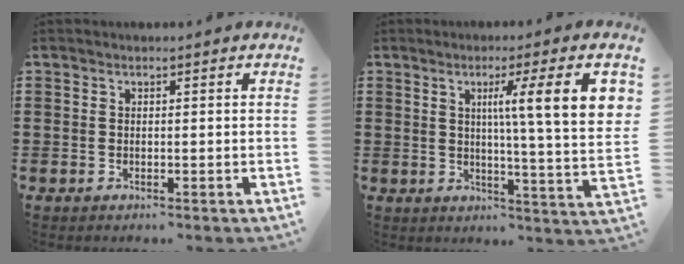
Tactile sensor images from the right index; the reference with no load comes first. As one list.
[{"total": 10.7, "force": [3.8, 0.4, 10.0], "torque": [-0.162, -0.015, 0.052]}]